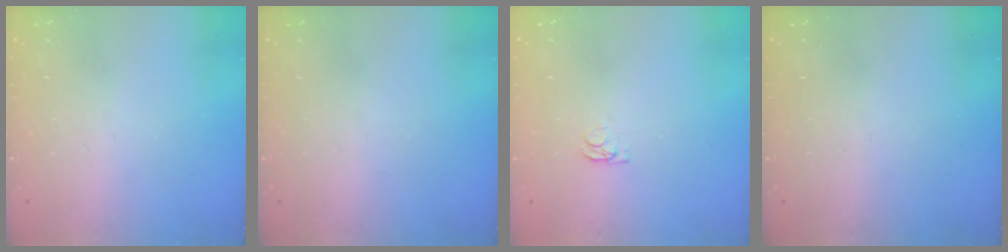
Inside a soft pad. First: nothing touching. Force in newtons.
{"total": 0.0}
{"total": 1.2, "press": 1.1, "slide": 0.3}
{"total": 0.0}